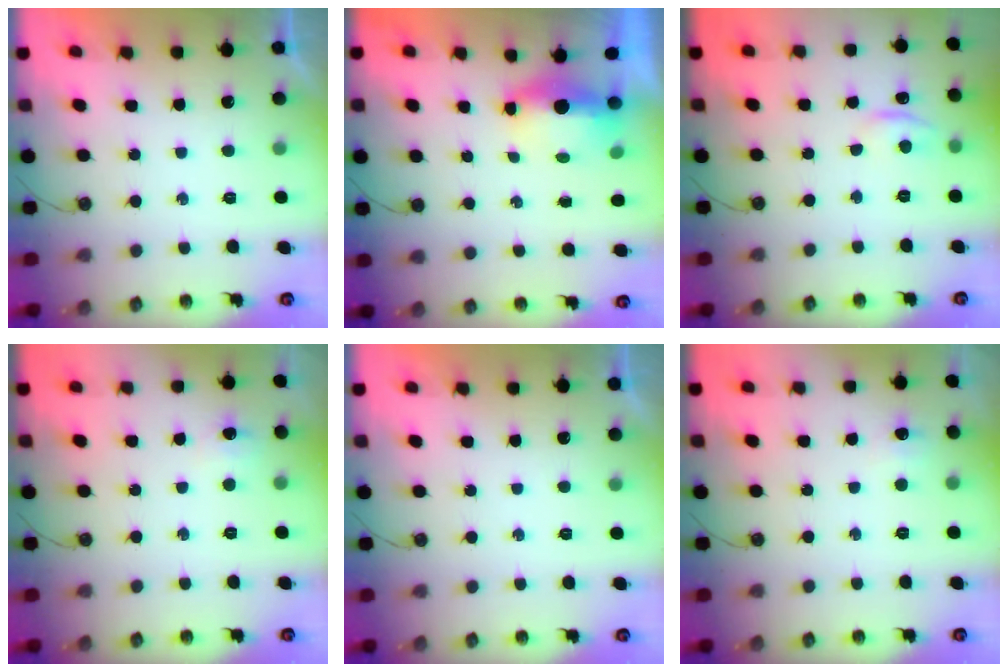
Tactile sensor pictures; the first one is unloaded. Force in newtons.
{"total": 14.4, "press": 7.2, "slide": 12.4}
{"total": 3.5, "press": 3.4, "slide": 0.5}
{"total": 3.9, "press": 3.9, "slide": 0.3}
{"total": 0.0}
{"total": 3.8, "press": 3.8, "slide": 0.6}